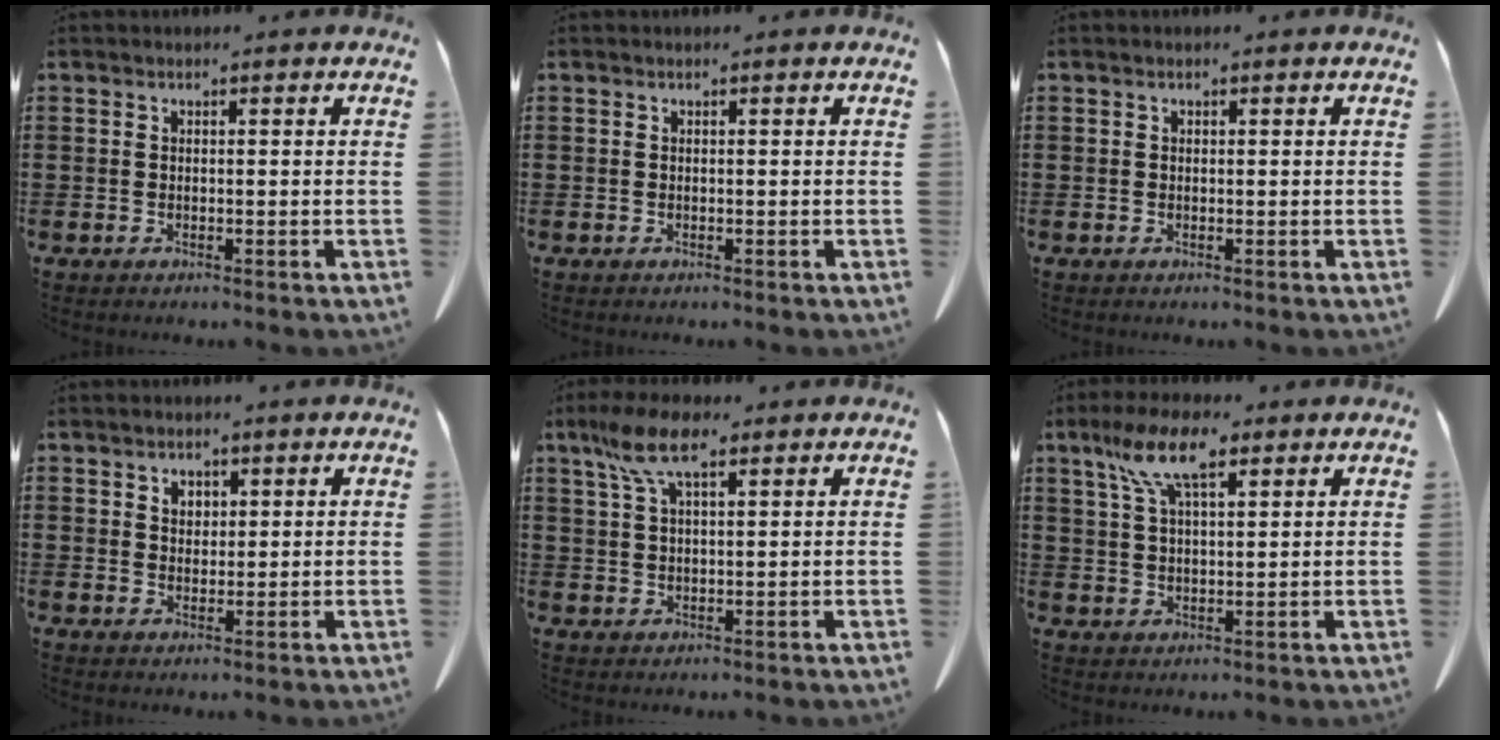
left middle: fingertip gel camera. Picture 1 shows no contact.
{"total": 0.0}
{"total": 0.0}
{"total": 2.2, "force": [1.4, 1.5, 0.8], "torque": [-0.012, 0.002, 0.023]}
{"total": 7.6, "force": [4.5, 2.3, 5.6], "torque": [-0.128, 0.000, 0.078]}
{"total": 8.8, "force": [5.3, 3.0, 6.4], "torque": [-0.140, 0.006, 0.095]}